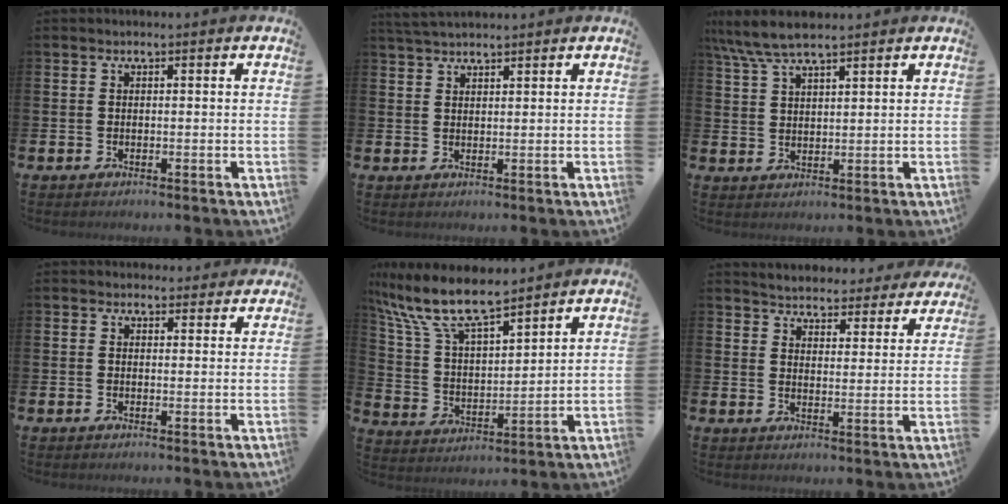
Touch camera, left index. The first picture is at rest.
{"total": 2.8, "force": [2.7, 0.6, 0.8], "torque": [-0.015, -0.006, 0.049]}
{"total": 6.7, "force": [5.8, 1.2, 3.1], "torque": [-0.069, -0.017, 0.105]}
{"total": 2.0, "force": [1.8, 0.9, -0.1], "torque": [0.019, -0.007, 0.029]}
{"total": 10.3, "force": [9.1, 2.2, 4.2], "torque": [-0.121, -0.047, 0.163]}
{"total": 4.3, "force": [4.3, 0.6, 0.0], "torque": [-0.014, -0.036, 0.071]}